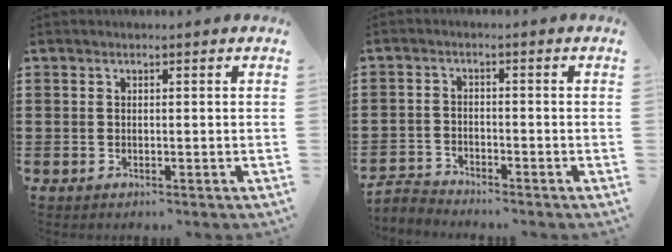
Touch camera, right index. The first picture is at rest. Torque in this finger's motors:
{"motor_torque": [-1.45, -0.60, -0.64, -0.05]}